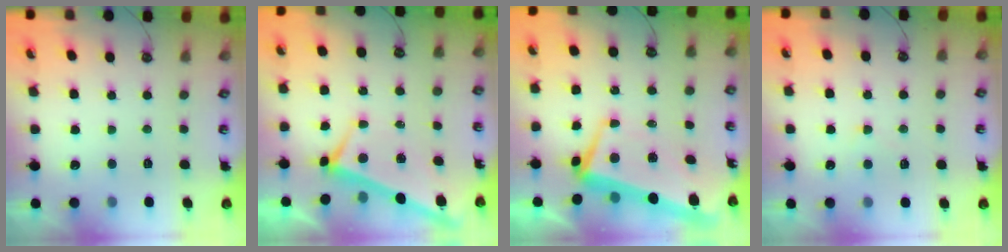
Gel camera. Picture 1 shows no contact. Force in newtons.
{"total": 3.9, "press": 3.9, "slide": 0.4}
{"total": 3.4, "press": 2.7, "slide": 2.1}
{"total": 4.9, "press": 4.8, "slide": 0.3}